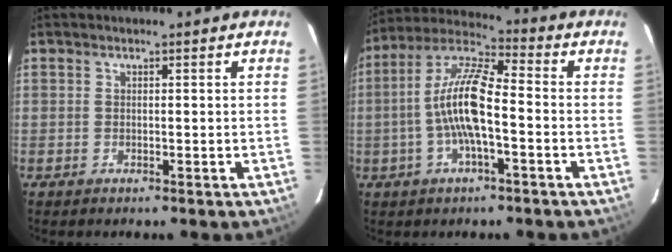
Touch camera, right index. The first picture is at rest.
{"total": 11.7, "force": [-2.4, 2.9, 11.1], "torque": [-0.223, 0.009, -0.049]}